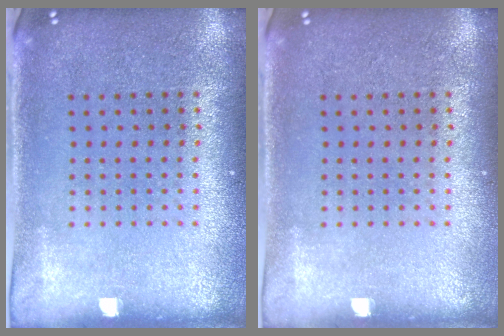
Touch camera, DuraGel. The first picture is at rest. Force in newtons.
{"total": 0.0}